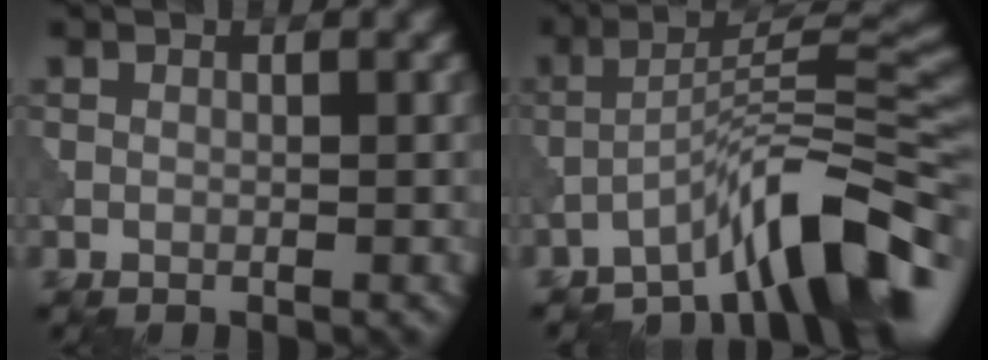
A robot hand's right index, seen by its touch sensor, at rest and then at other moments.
{"total": 8.7, "force": [-5.8, 1.5, 6.3], "torque": [-0.085, 0.016, -0.105]}